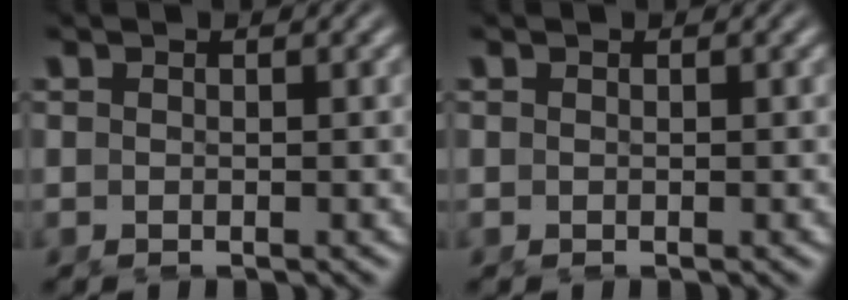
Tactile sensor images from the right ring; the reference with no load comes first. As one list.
[{"total": 0.0}]